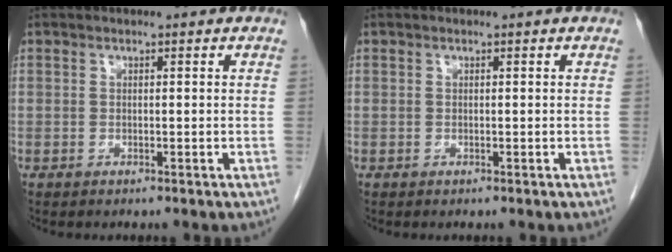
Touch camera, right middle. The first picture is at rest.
{"total": 0.0}